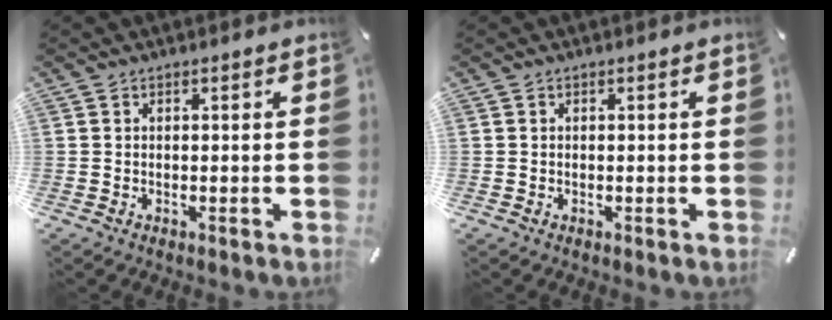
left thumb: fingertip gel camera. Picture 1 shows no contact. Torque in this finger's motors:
{"motor_torque": [0.02, 0.02, 0.04, 0.06, 0.00]}